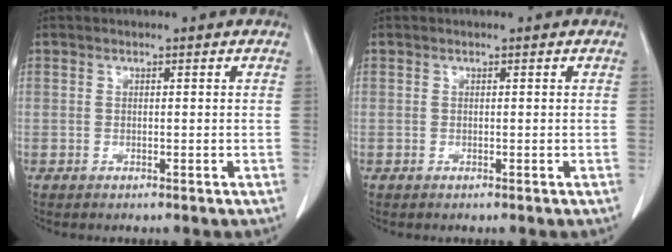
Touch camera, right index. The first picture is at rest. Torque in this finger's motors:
{"motor_torque": [0.00, 0.00, 0.00, 0.00]}